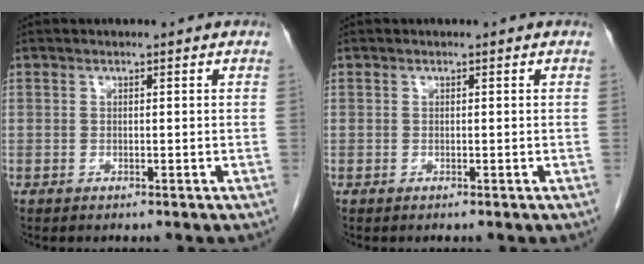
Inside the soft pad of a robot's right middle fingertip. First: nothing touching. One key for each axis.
{"total": 0.0}